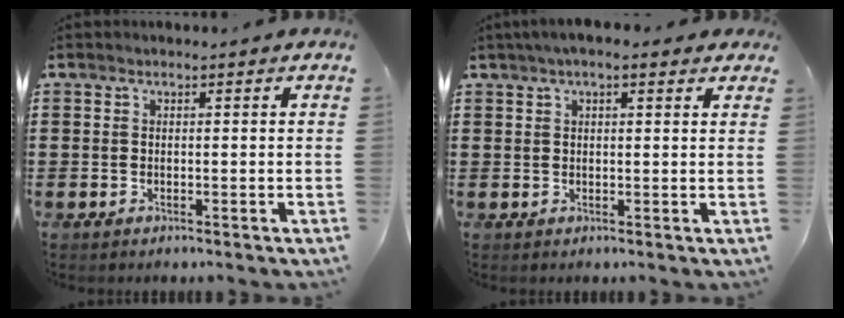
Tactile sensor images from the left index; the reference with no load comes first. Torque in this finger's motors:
{"motor_torque": [2.14, 0.00, 0.89, 0.21]}